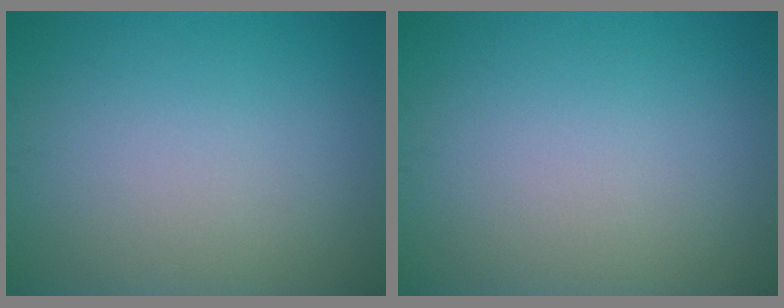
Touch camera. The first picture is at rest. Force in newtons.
{"total": 0.0}